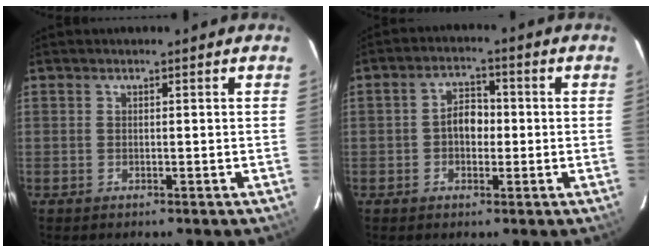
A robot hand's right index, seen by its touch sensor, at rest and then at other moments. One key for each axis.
{"total": 4.7, "fx": -0.5, "fy": 3.3, "fz": 3.3, "tx": -0.059, "ty": 0.015, "tz": -0.008}